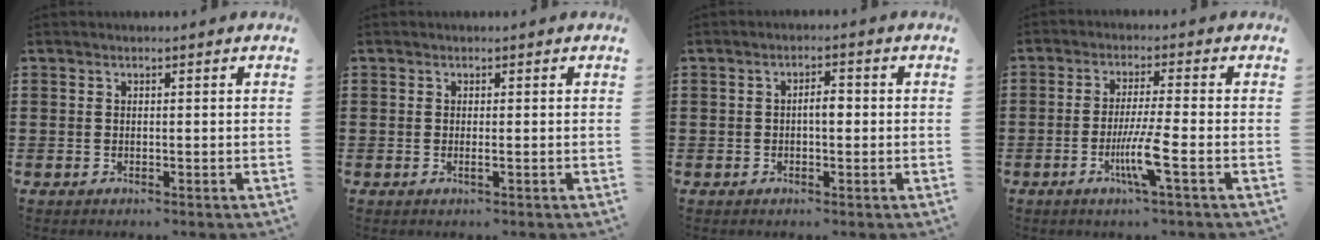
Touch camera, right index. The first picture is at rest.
{"total": 0.6, "force": [-0.1, 0.0, 0.6], "torque": [-0.011, -0.005, -0.002]}
{"total": 2.4, "force": [-0.3, 0.6, 2.3], "torque": [-0.043, 0.001, -0.006]}
{"total": 6.6, "force": [-2.5, -0.1, 6.1], "torque": [-0.122, -0.020, -0.049]}